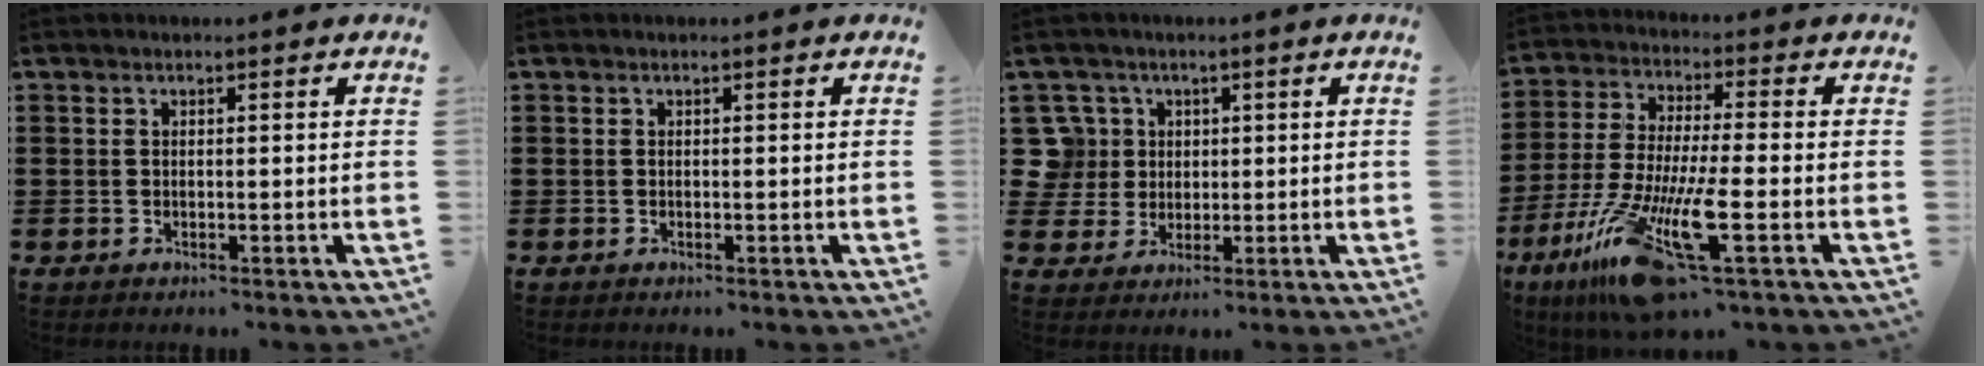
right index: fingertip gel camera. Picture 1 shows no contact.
{"total": 0.0}
{"total": 6.4, "force": [1.3, 6.1, 1.3], "torque": [-0.070, 0.014, 0.021]}
{"total": 15.4, "force": [-7.9, 2.7, 12.9], "torque": [-0.278, -0.005, -0.142]}